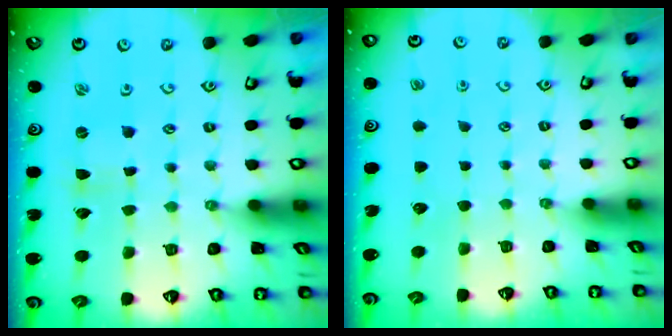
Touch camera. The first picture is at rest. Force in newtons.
{"total": 0.0}